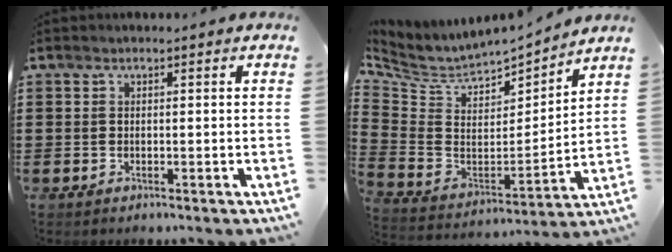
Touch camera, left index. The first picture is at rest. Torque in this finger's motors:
{"motor_torque": [2.14, 0.00, 1.05, 0.19]}